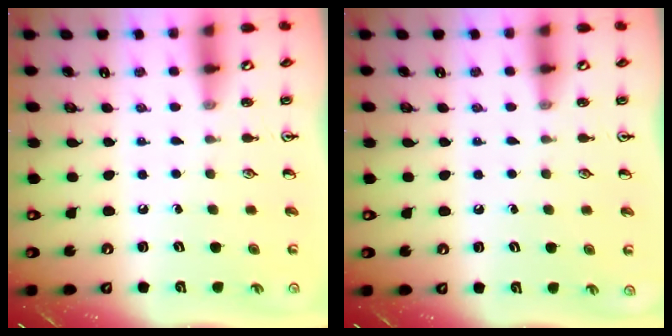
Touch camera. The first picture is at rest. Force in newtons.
{"total": 0.0}